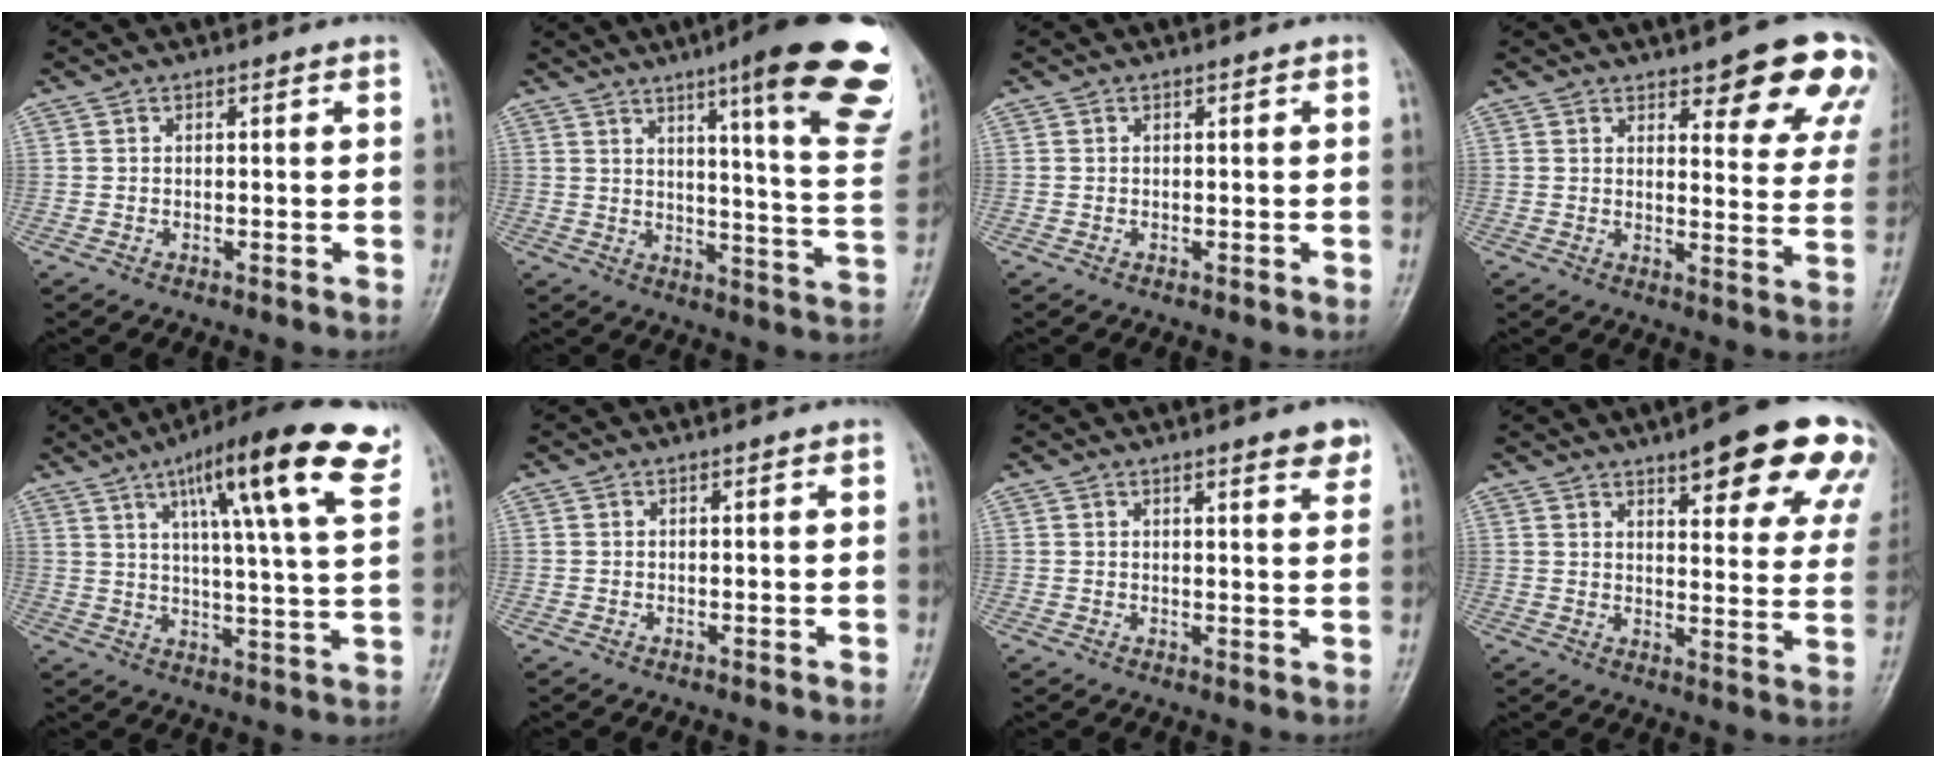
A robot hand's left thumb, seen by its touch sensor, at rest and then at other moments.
{"total": 24.7, "force": [14.0, 3.7, 20.0], "torque": [-0.226, -0.059, 0.178]}
{"total": 0.0}
{"total": 14.9, "force": [9.4, 4.9, 10.6], "torque": [-0.082, -0.049, 0.103]}
{"total": 20.2, "force": [10.3, 3.4, 17.1], "torque": [-0.232, -0.023, 0.146]}
{"total": 0.0}
{"total": 4.2, "force": [2.8, 0.8, 3.0], "torque": [-0.030, -0.015, 0.034]}
{"total": 20.3, "force": [12.5, 5.6, 15.0], "torque": [-0.155, -0.042, 0.148]}